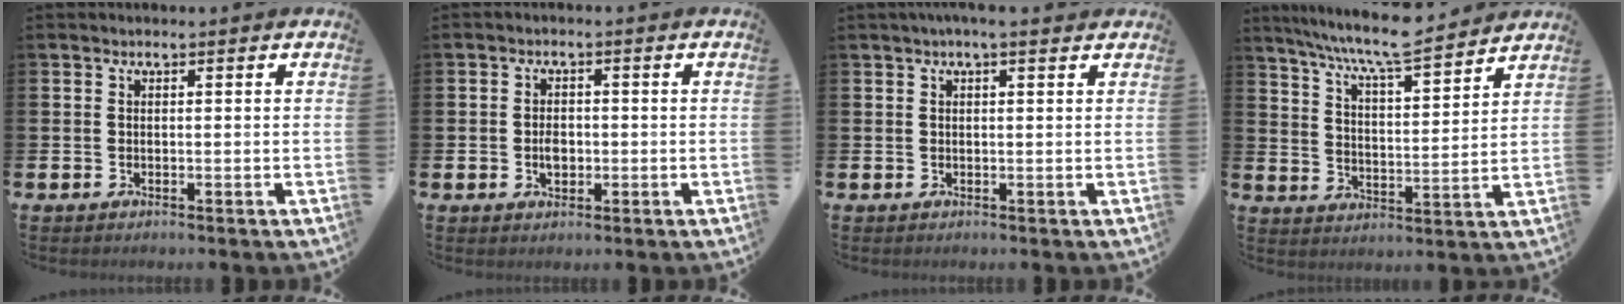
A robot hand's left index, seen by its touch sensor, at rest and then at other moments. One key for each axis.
{"total": 2.6, "fx": -0.5, "fy": 1.8, "fz": 1.8, "tx": -0.025, "ty": 0.002, "tz": -0.012}
{"total": 1.6, "fx": 1.1, "fy": 0.1, "fz": 1.2, "tx": -0.014, "ty": 0.001, "tz": 0.017}
{"total": 8.5, "fx": 7.9, "fy": 0.2, "fz": 3.1, "tx": -0.082, "ty": -0.053, "tz": 0.138}